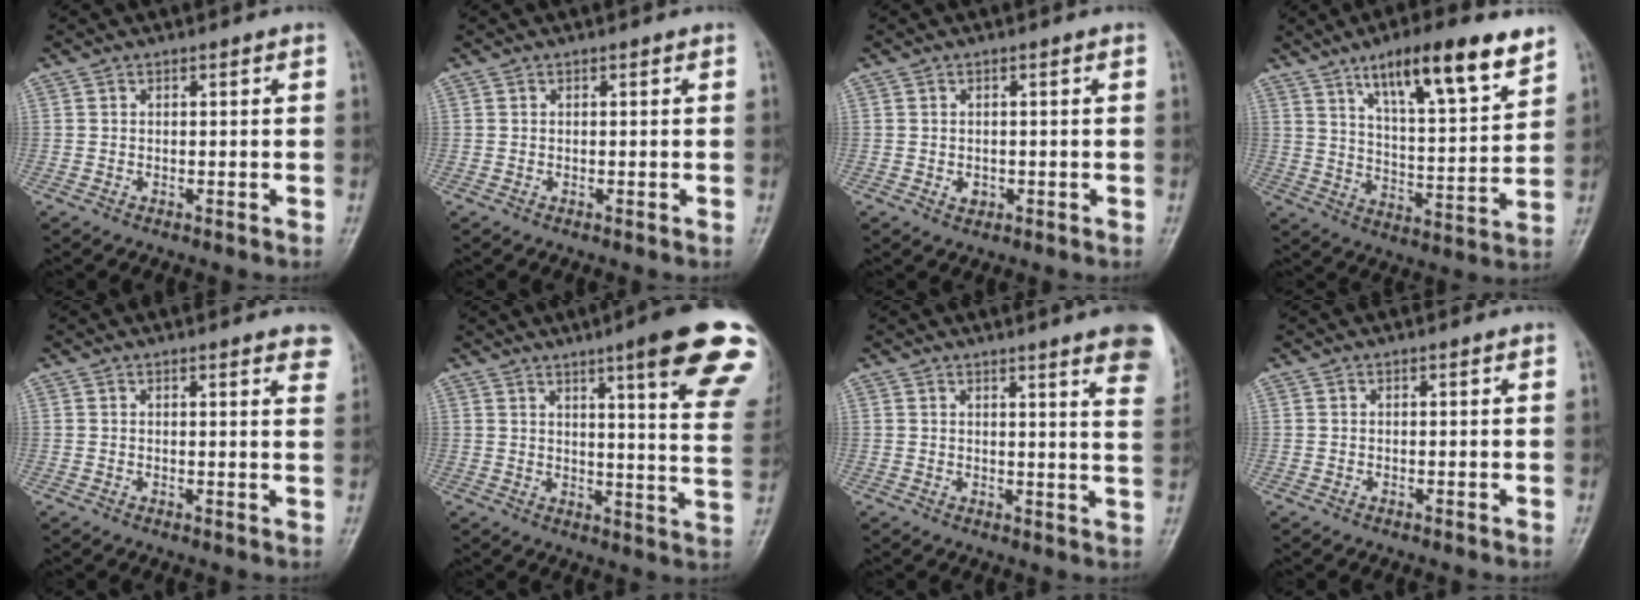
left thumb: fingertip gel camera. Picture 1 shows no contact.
{"total": 0.0}
{"total": 1.5, "force": [-0.4, 1.2, 0.9], "torque": [-0.008, 0.003, -0.002]}
{"total": 16.8, "force": [10.7, 3.9, 12.4], "torque": [-0.174, -0.052, 0.177]}
{"total": 5.5, "force": [4.1, 1.2, 3.4], "torque": [-0.021, -0.009, 0.034]}
{"total": 19.6, "force": [11.6, 2.1, 15.7], "torque": [-0.181, -0.049, 0.135]}
{"total": 12.4, "force": [8.4, 1.5, 9.1], "torque": [-0.086, -0.030, 0.079]}
{"total": 0.0}